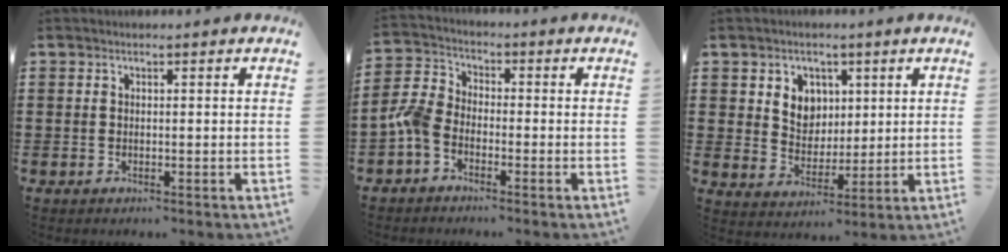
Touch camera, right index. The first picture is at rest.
{"total": 5.1, "force": [-2.9, 3.2, 2.6], "torque": [-0.086, 0.001, -0.069]}
{"total": 5.3, "force": [2.1, 4.7, 1.4], "torque": [-0.044, 0.009, 0.035]}